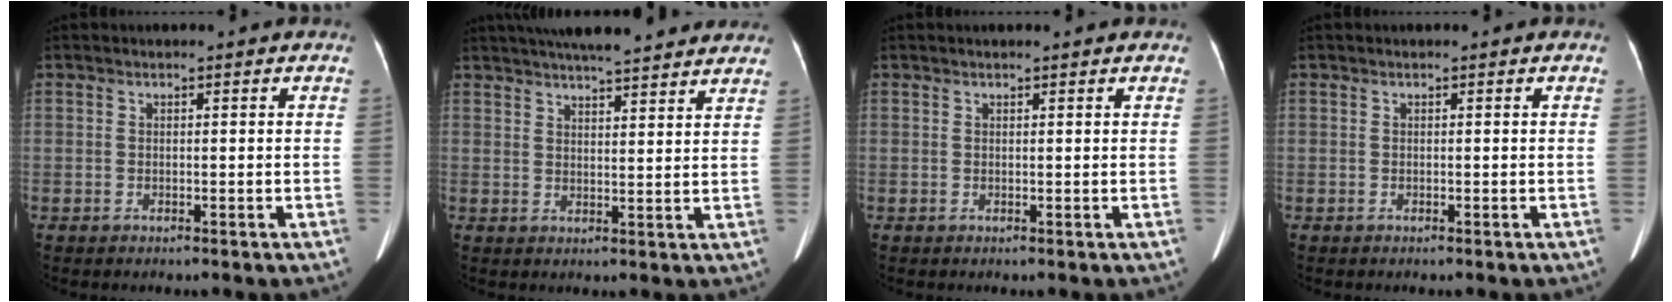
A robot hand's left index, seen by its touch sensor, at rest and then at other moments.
{"total": 16.9, "force": [14.7, 2.4, 8.0], "torque": [-0.122, 0.040, 0.196]}
{"total": 0.9, "force": [0.8, 0.1, 0.5], "torque": [-0.007, 0.011, 0.011]}
{"total": 0.0}